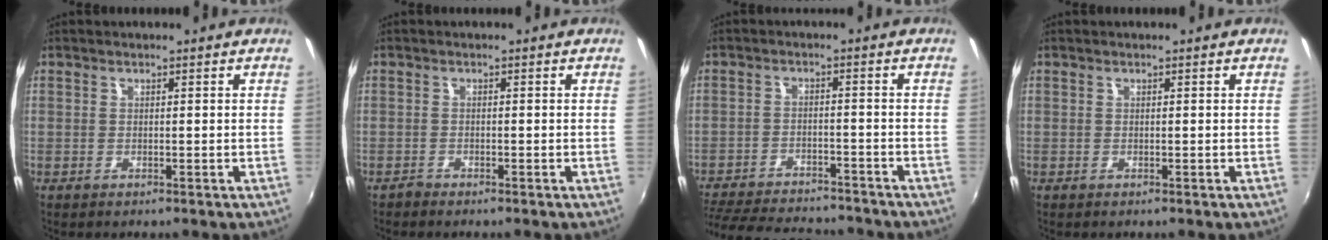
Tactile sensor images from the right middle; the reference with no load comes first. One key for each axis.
{"total": 0.9, "fx": -0.9, "fy": 0.2, "fz": -0.1, "tx": 0.000, "ty": -0.001, "tz": -0.019}
{"total": 18.9, "fx": -16.4, "fy": 5.6, "fz": 7.6, "tx": -0.172, "ty": -0.012, "tz": -0.235}
{"total": 0.0}